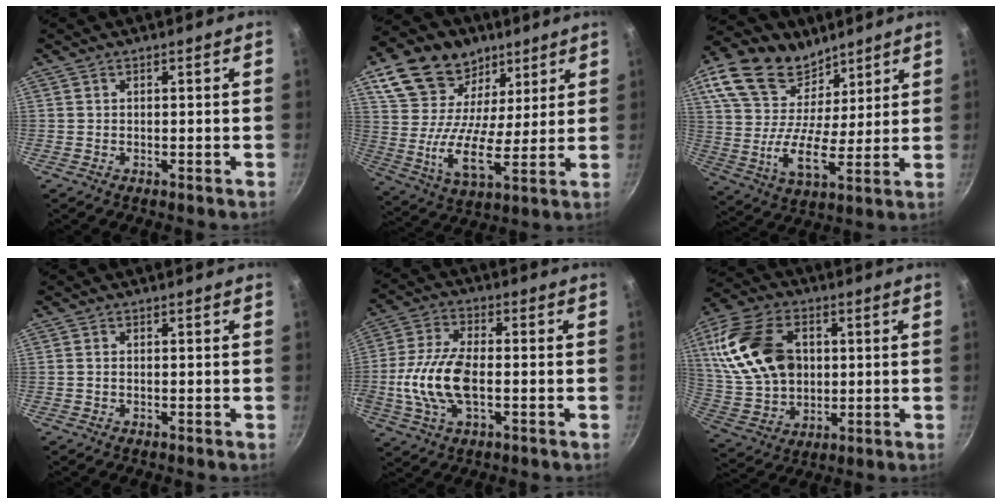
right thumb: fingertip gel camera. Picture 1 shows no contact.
{"total": 19.0, "force": [9.8, 12.5, 10.3], "torque": [-0.174, -0.039, 0.167]}
{"total": 19.1, "force": [11.1, 12.0, 9.8], "torque": [-0.166, -0.049, 0.195]}
{"total": 0.7, "force": [-0.1, 0.4, 0.5], "torque": [-0.011, 0.003, -0.002]}
{"total": 12.8, "force": [-1.9, 6.1, 11.1], "torque": [-0.227, 0.020, -0.044]}
{"total": 20.6, "force": [4.2, 14.3, 14.2], "torque": [-0.268, 0.002, 0.084]}